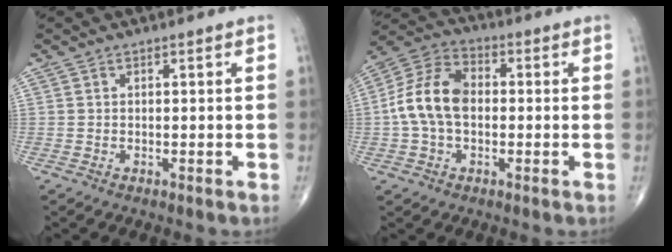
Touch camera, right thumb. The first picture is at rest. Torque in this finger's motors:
{"motor_torque": [1.76, 1.74, 0.58, -0.49, 0.10]}